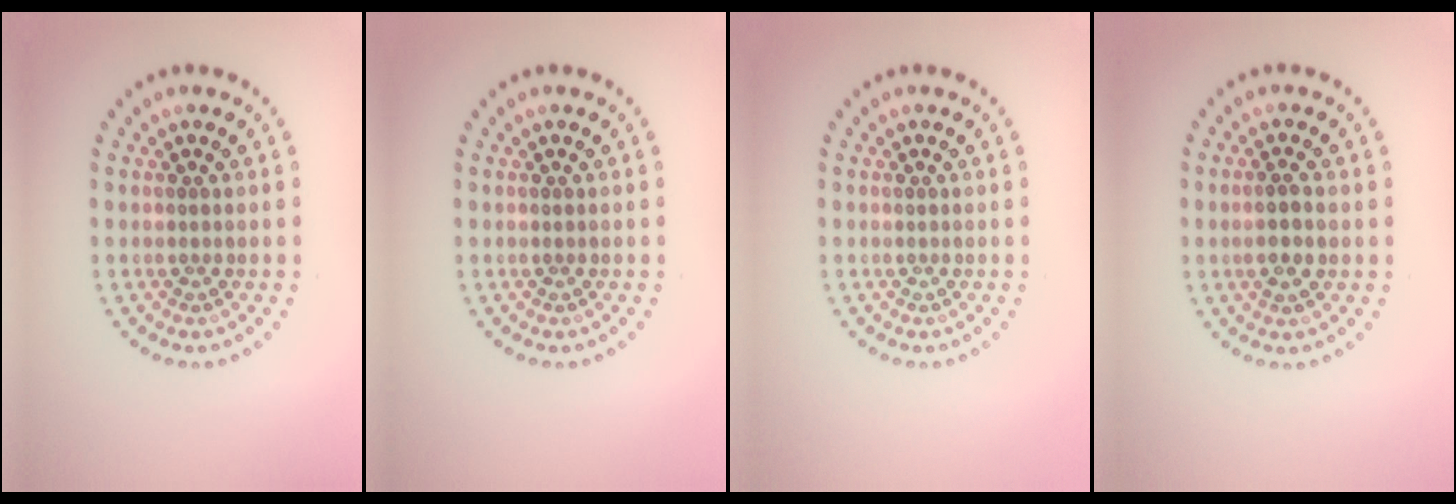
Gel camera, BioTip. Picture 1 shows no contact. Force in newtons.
{"total": 0.0}
{"total": 0.0}
{"total": 1.7, "press": 1.7, "slide": 0.3}